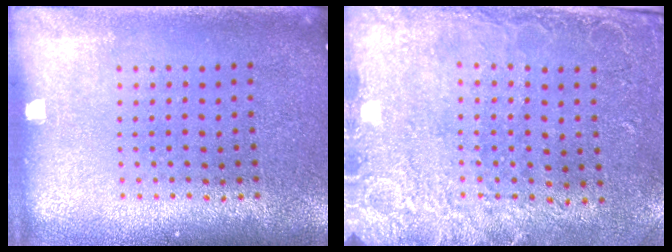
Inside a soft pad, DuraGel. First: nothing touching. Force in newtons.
{"total": 2.5, "press": 1.9, "slide": 1.6}